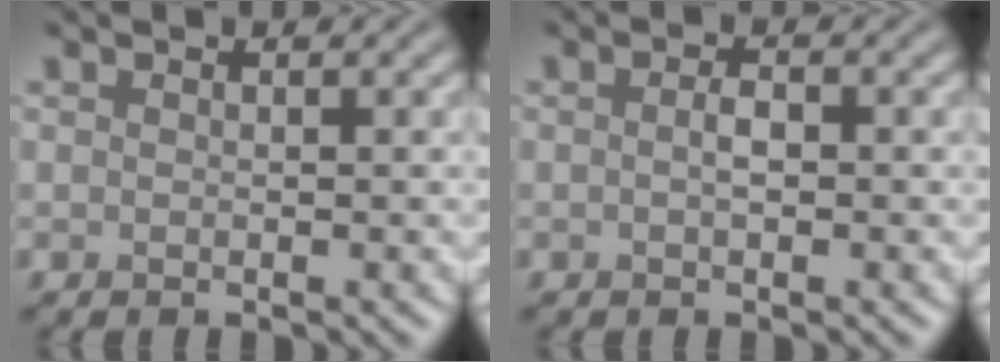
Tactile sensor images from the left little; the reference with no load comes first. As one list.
[{"total": 1.2, "force": [-0.2, 0.5, 1.1], "torque": [-0.023, 0.003, -0.003]}]